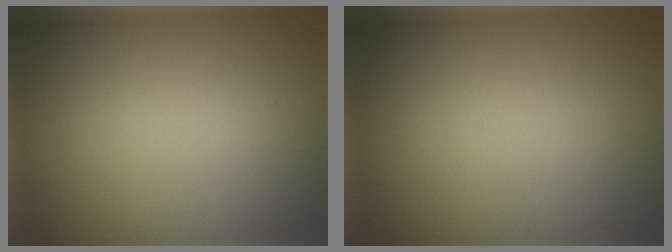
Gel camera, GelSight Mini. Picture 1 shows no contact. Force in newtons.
{"total": 0.0}